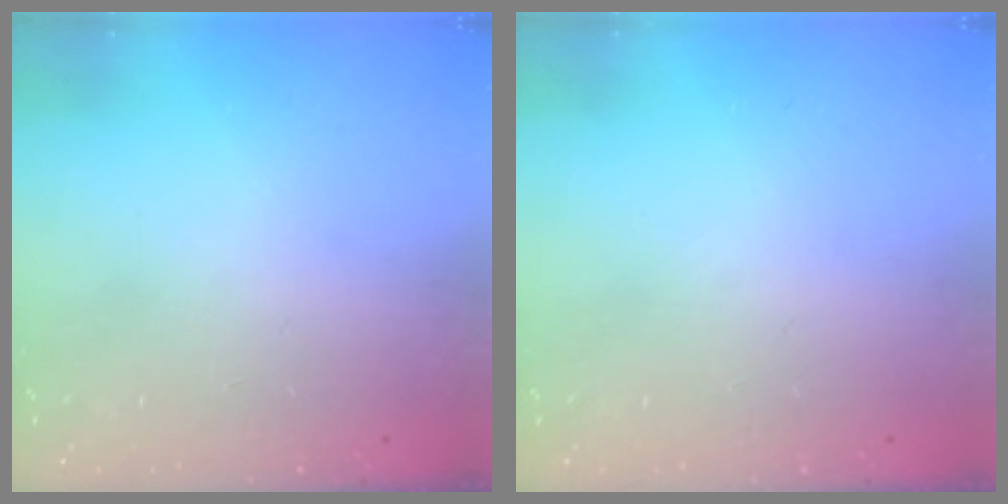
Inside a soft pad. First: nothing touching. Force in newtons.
{"total": 0.0}